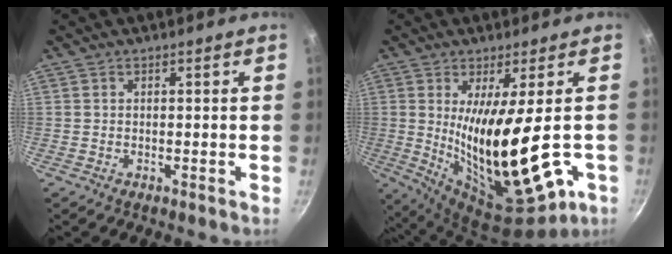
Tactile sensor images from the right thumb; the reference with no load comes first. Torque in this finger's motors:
{"motor_torque": [1.43, 3.58, 2.34, -0.43, 0.44]}